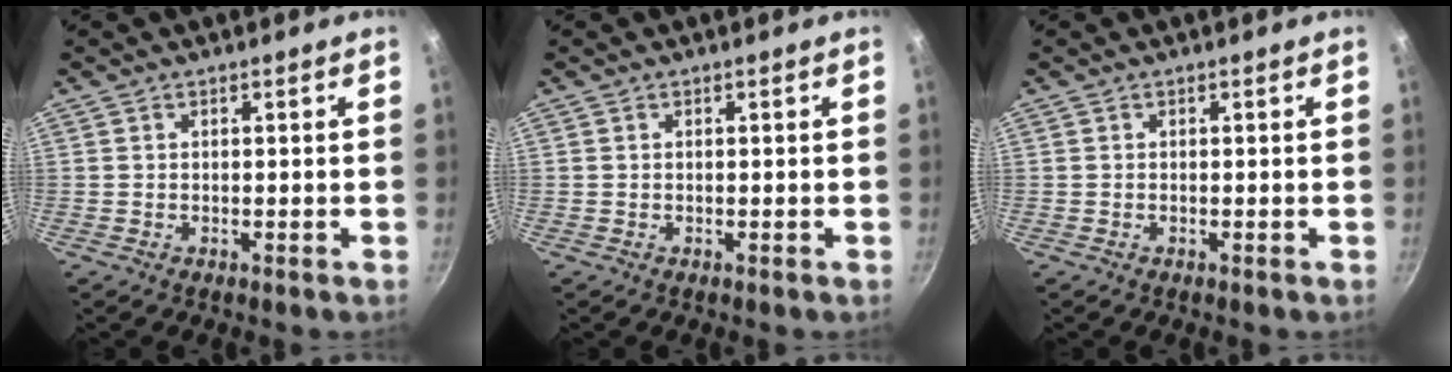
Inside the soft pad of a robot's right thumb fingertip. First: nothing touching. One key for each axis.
{"total": 0.0}
{"total": 0.0}